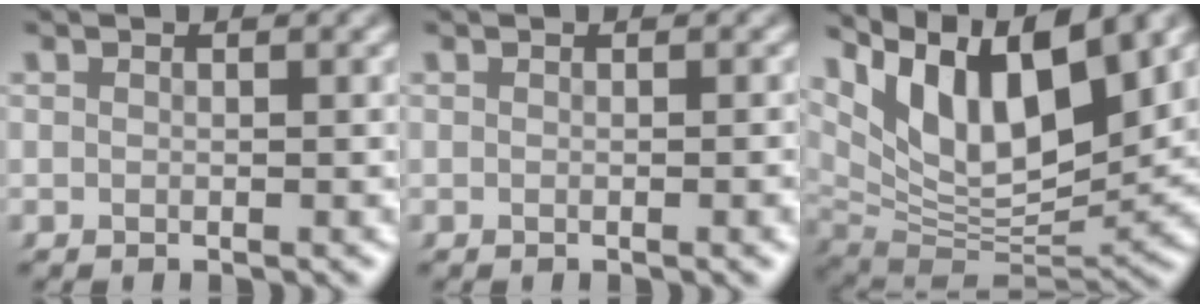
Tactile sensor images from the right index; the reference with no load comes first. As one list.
[{"total": 0.7, "force": [-0.1, -0.2, 0.6], "torque": [-0.008, 0.006, -0.004]}, {"total": 13.1, "force": [4.0, 8.1, 9.5], "torque": [-0.174, -0.005, 0.064]}]